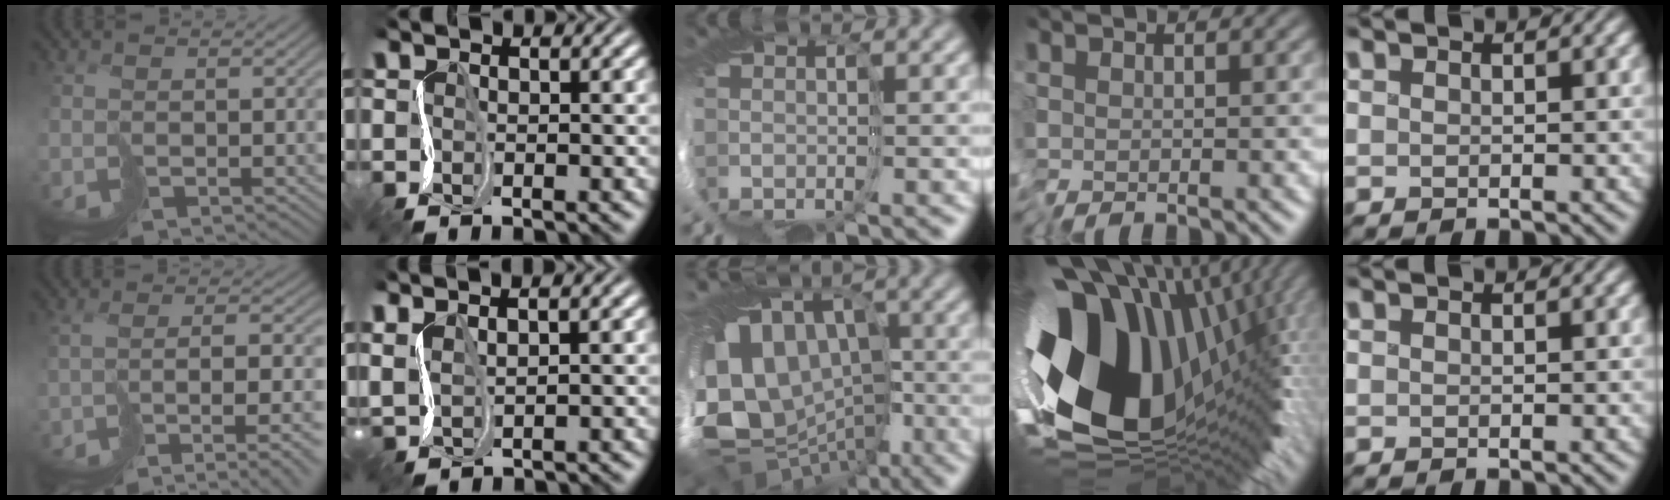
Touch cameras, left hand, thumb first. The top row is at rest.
{"thumb": {"total": 10.2, "force": [-4.9, 2.8, 8.5], "torque": [-0.135, -0.023, -0.050]}, "index": {"total": 4.1, "force": [2.8, 1.6, 2.6], "torque": [-0.063, 0.023, 0.049]}, "middle": {"total": 15.8, "force": [-3.5, 12.5, 8.9], "torque": [-0.166, -0.010, -0.065]}, "ring": {"total": 16.5, "force": [1.0, 10.2, 12.9], "torque": [-0.256, -0.045, 0.038]}}